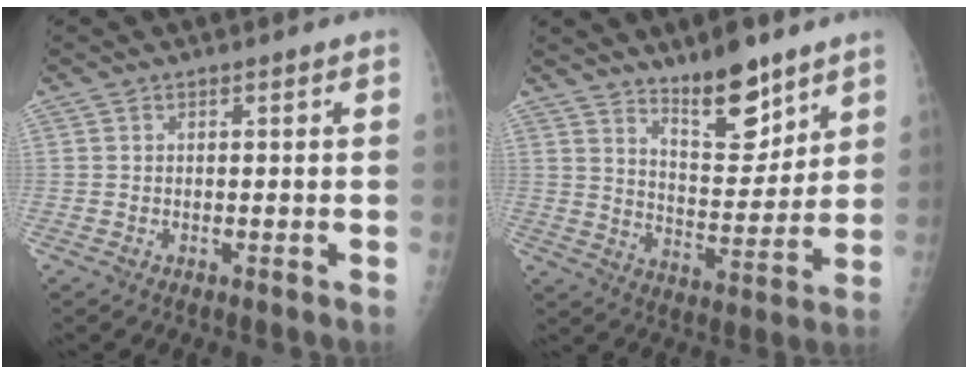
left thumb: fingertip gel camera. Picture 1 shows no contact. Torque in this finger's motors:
{"motor_torque": [0.19, 0.19, 0.42, -0.42, 0.06]}